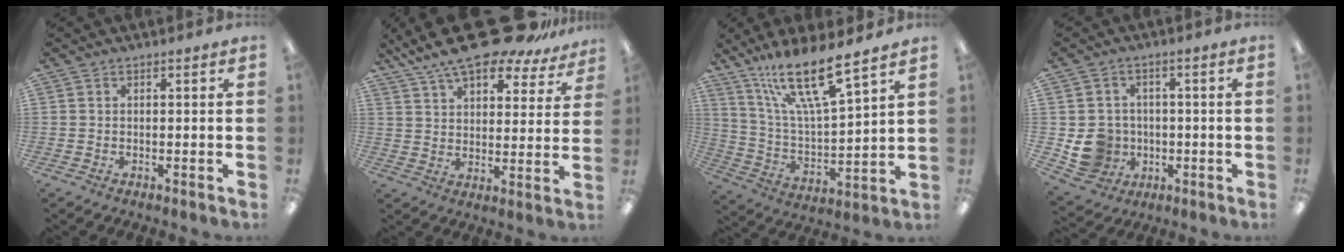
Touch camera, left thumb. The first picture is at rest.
{"total": 16.8, "force": [13.3, 5.2, 8.8], "torque": [-0.152, -0.079, 0.230]}
{"total": 17.6, "force": [13.2, 3.3, 11.2], "torque": [-0.214, -0.079, 0.224]}
{"total": 8.7, "force": [-1.3, 8.2, 2.6], "torque": [-0.071, 0.008, -0.014]}